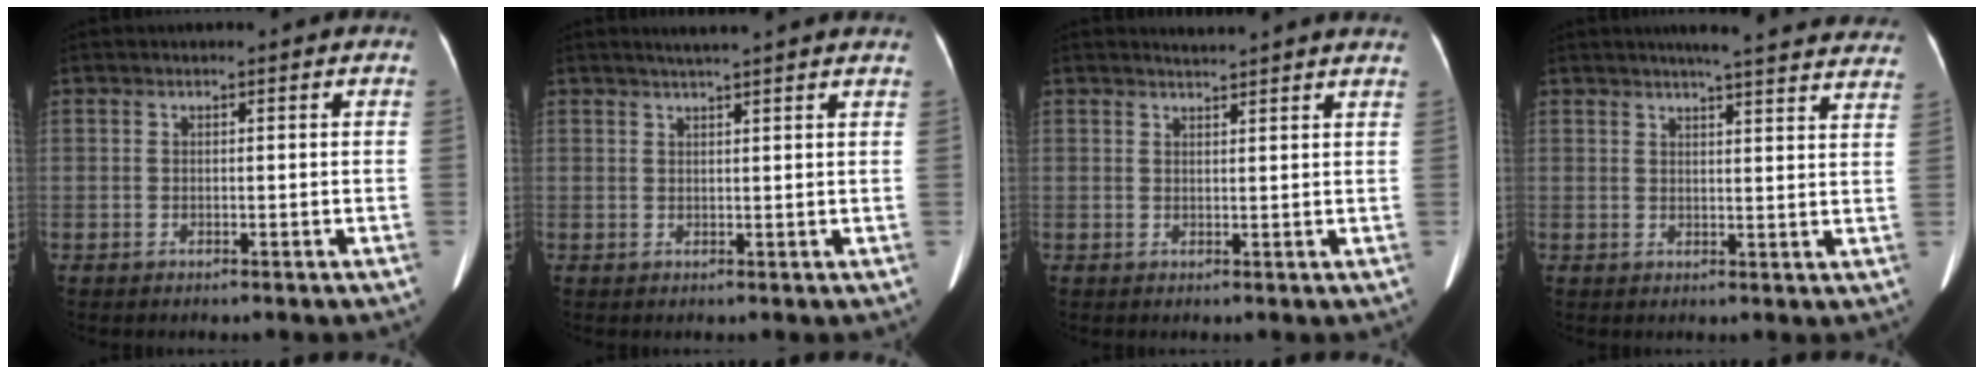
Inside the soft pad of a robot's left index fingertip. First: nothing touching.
{"total": 7.2, "force": [6.3, -0.3, 3.5], "torque": [-0.051, 0.025, 0.071]}
{"total": 5.6, "force": [5.5, -0.3, 1.2], "torque": [-0.015, 0.006, 0.053]}
{"total": 19.5, "force": [17.9, 1.8, 7.5], "torque": [-0.086, -0.025, 0.198]}